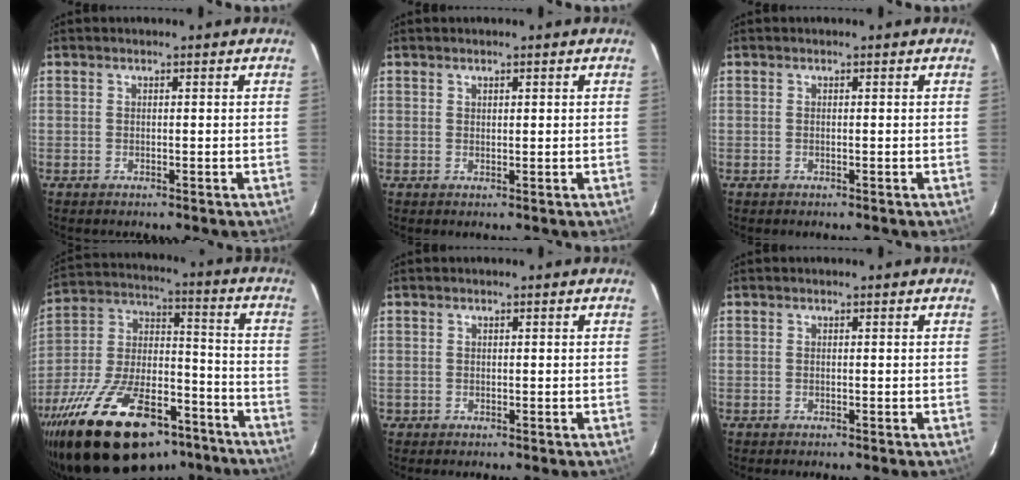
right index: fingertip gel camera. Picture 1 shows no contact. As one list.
[{"total": 0.7, "force": [0.6, 0.3, 0.3], "torque": [-0.004, 0.002, 0.010]}, {"total": 0.0}, {"total": 29.6, "force": [-20.0, 13.0, 17.5], "torque": [-0.331, 0.000, -0.306]}, {"total": 1.2, "force": [-0.2, 1.2, 0.0], "torque": [0.001, 0.003, 0.000]}, {"total": 0.0}]